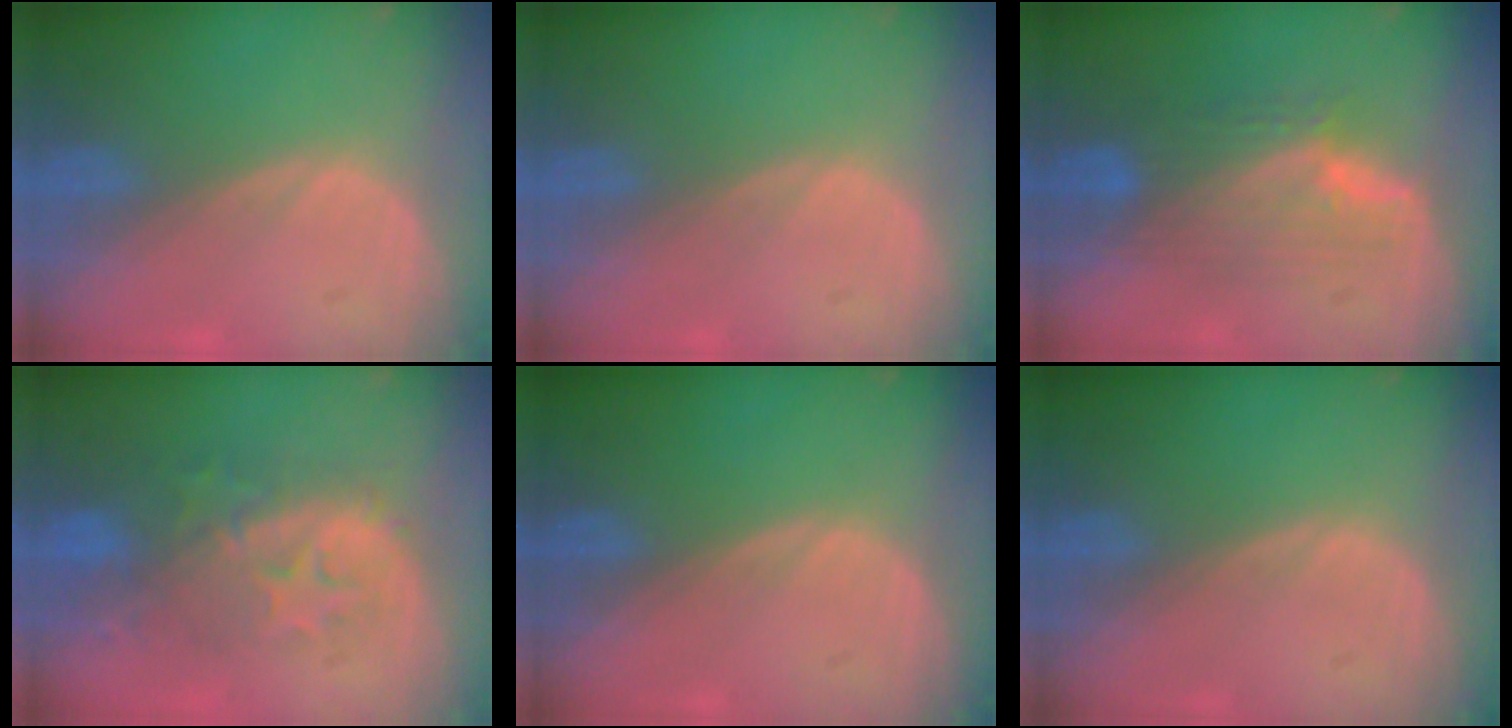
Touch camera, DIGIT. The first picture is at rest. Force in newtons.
{"total": 0.0}
{"total": 7.6, "press": 7.3, "slide": 2.0}
{"total": 9.2, "press": 8.8, "slide": 2.5}
{"total": 0.0}
{"total": 0.0}